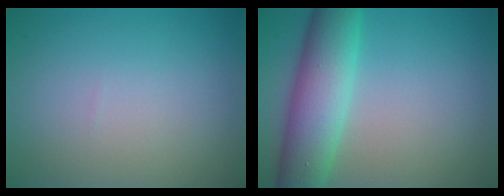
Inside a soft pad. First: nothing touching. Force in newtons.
{"total": 7.5, "press": 7.5, "slide": 0.1}